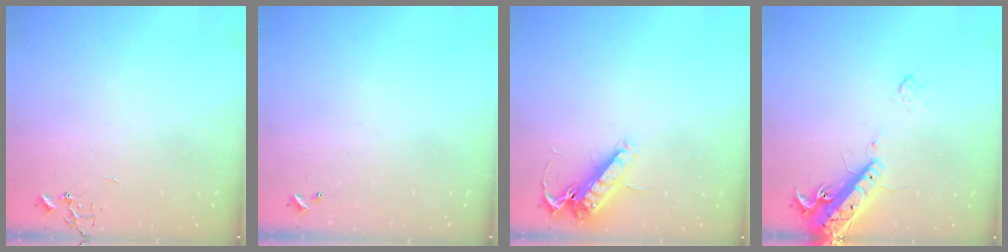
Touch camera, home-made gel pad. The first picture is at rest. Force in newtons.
{"total": 0.0}
{"total": 13.8, "press": 13.7, "slide": 1.5}
{"total": 15.1, "press": 14.7, "slide": 3.5}